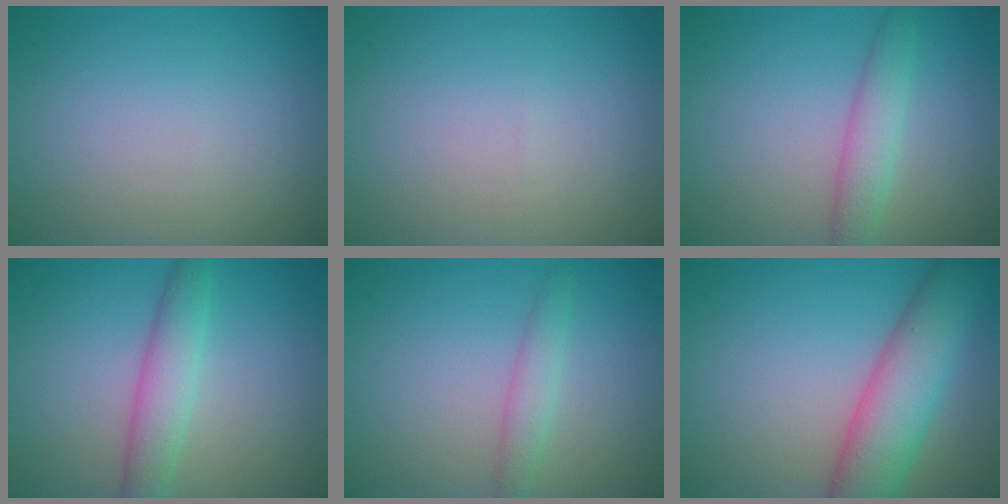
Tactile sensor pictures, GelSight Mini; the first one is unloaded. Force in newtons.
{"total": 0.0}
{"total": 2.8, "press": 2.8, "slide": 0.1}
{"total": 3.3, "press": 3.3, "slide": 0.1}
{"total": 1.8, "press": 1.8, "slide": 0.1}
{"total": 7.1, "press": 7.1, "slide": 0.3}